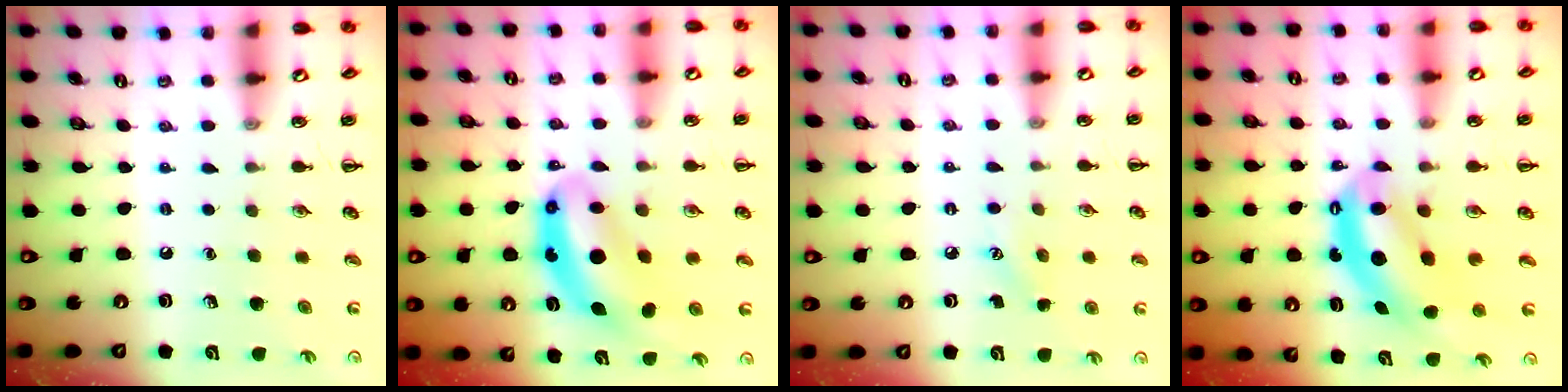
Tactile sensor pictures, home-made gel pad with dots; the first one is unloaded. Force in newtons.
{"total": 9.9, "press": 9.7, "slide": 2.0}
{"total": 5.2, "press": 5.0, "slide": 1.4}
{"total": 7.0, "press": 6.8, "slide": 1.7}